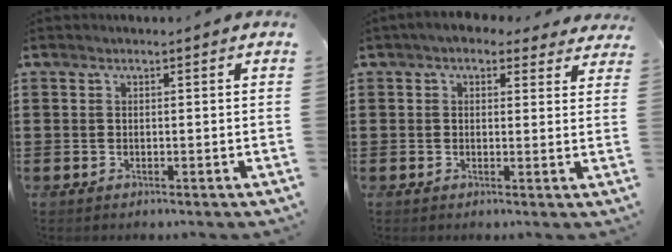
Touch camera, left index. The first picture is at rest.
{"total": 2.9, "force": [2.1, 1.6, 1.0], "torque": [-0.021, -0.002, 0.036]}